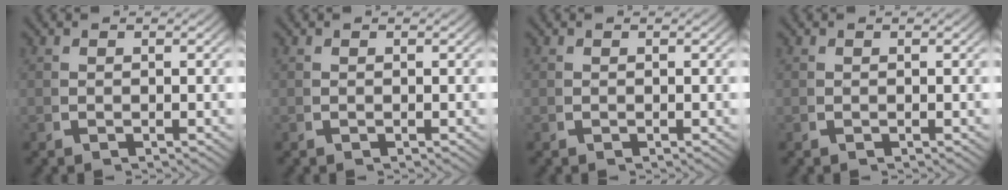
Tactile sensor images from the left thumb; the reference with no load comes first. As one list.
[{"total": 0.0}, {"total": 0.0}, {"total": 0.6, "force": [0.2, -0.5, -0.2], "torque": [0.007, 0.000, 0.005]}]